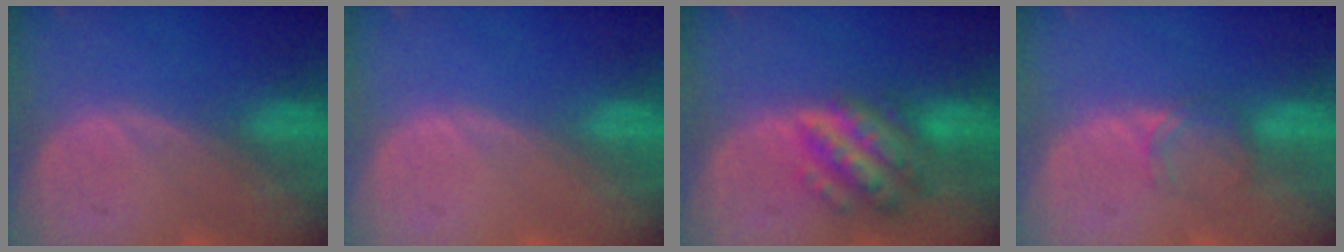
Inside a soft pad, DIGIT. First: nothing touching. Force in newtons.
{"total": 0.0}
{"total": 7.7, "press": 7.7, "slide": 0.5}
{"total": 2.2, "press": 2.2, "slide": 0.2}